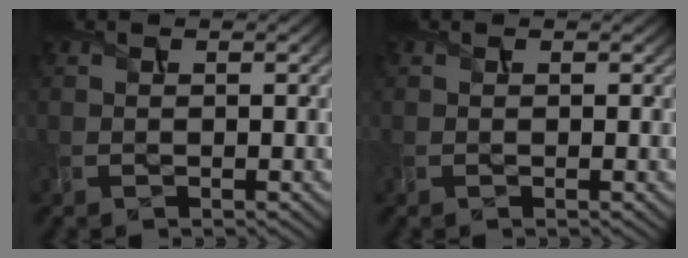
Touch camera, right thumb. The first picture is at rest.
{"total": 0.0}